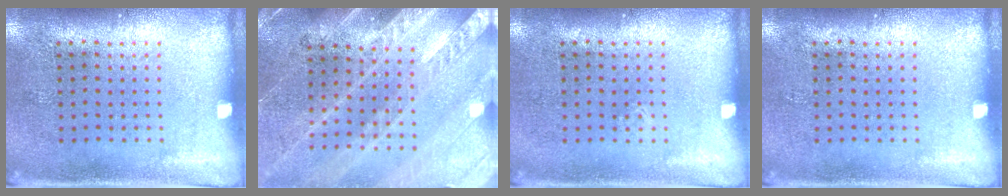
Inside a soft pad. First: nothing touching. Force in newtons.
{"total": 2.9, "press": 2.7, "slide": 1.2}
{"total": 0.0}
{"total": 0.0}